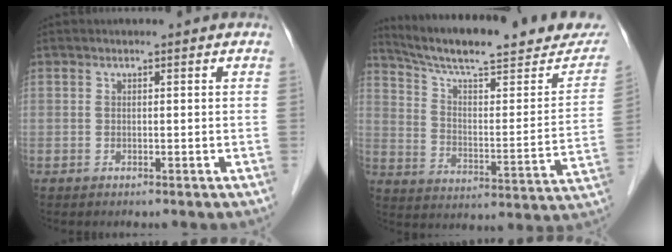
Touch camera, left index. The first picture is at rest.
{"total": 24.7, "force": [21.2, 4.0, 11.8], "torque": [-0.176, -0.020, 0.294]}